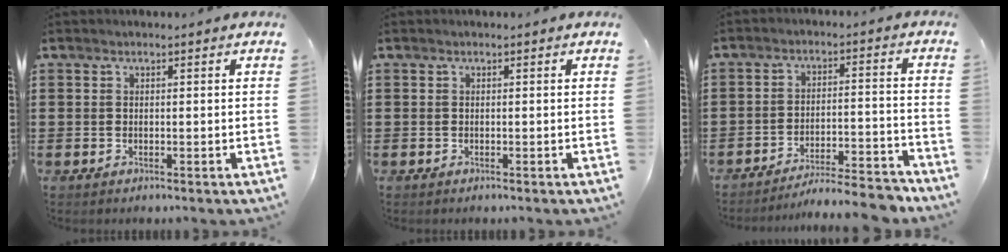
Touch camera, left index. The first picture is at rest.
{"total": 0.0}
{"total": 6.7, "force": [-6.4, 0.1, 1.9], "torque": [-0.023, 0.004, -0.120]}